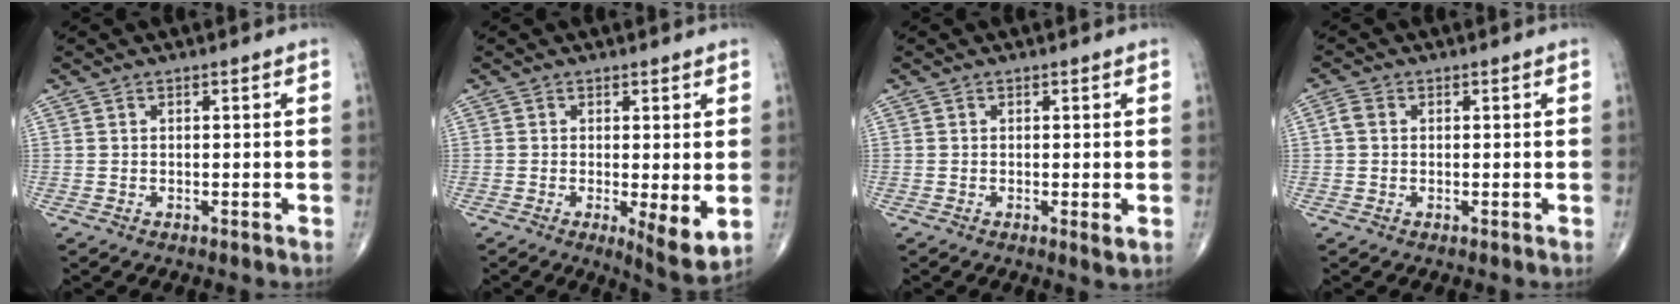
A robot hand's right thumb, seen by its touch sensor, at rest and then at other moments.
{"total": 6.2, "force": [-0.7, 1.7, 5.9], "torque": [-0.090, -0.021, -0.010]}
{"total": 1.5, "force": [-0.2, 0.3, 1.4], "torque": [-0.025, -0.007, -0.005]}
{"total": 2.0, "force": [0.2, 1.6, 1.2], "torque": [-0.024, 0.007, 0.000]}